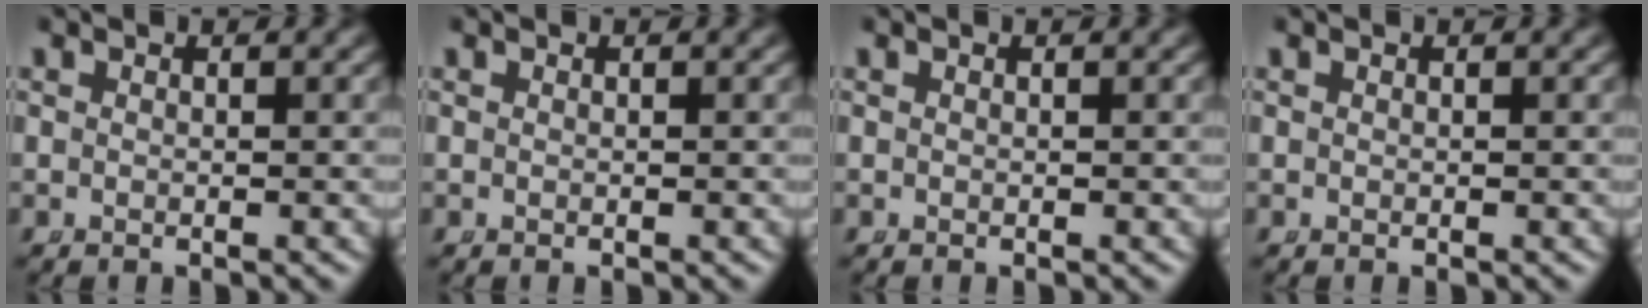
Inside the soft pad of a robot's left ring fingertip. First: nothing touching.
{"total": 0.0}
{"total": 0.0}
{"total": 0.0}